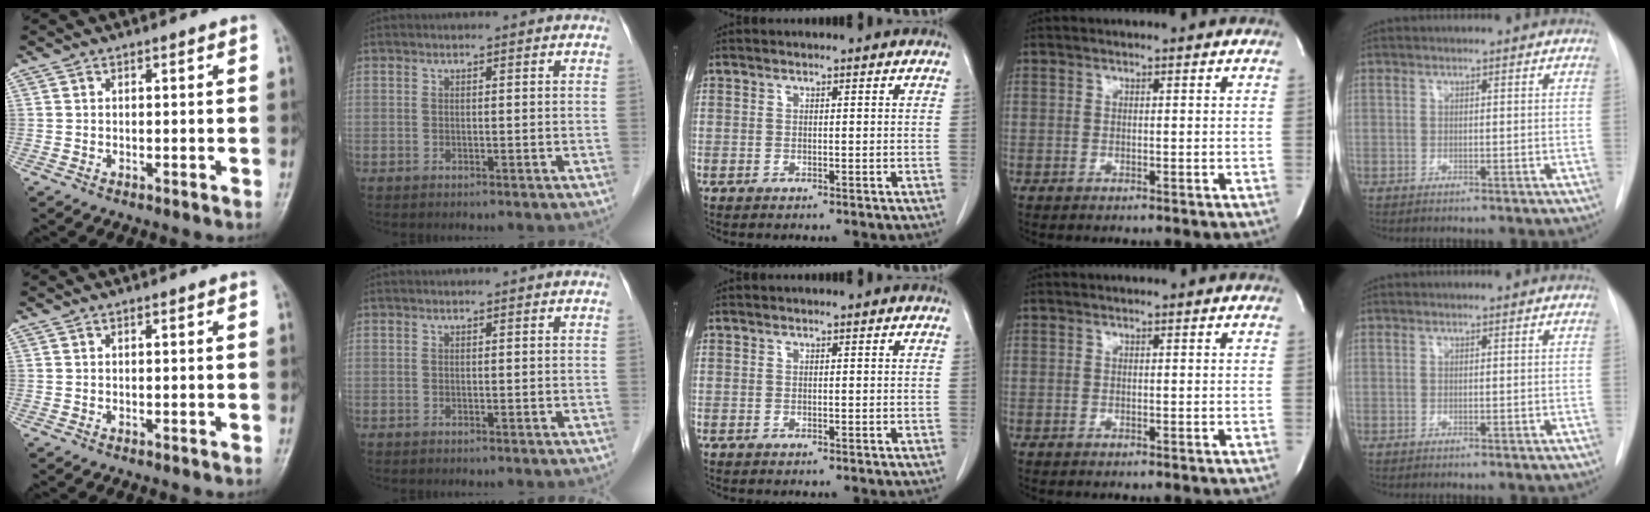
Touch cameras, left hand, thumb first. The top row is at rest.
{}